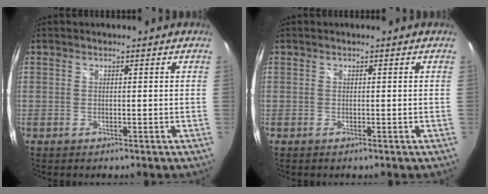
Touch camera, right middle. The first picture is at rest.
{"total": 0.0}